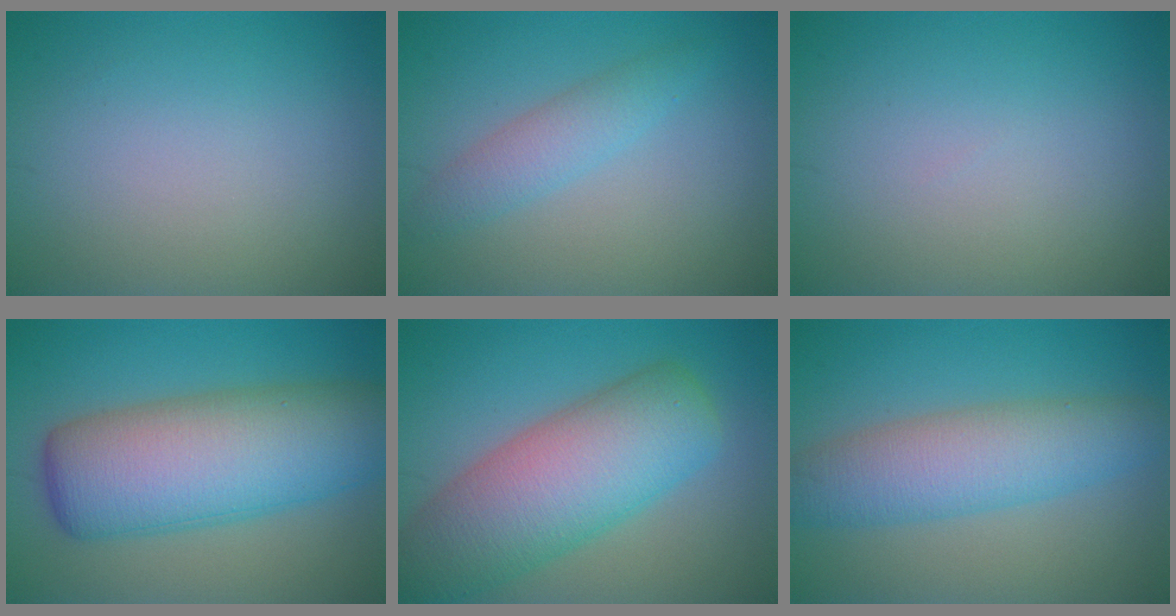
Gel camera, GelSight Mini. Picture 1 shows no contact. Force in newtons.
{"total": 2.7, "press": 2.7, "slide": 0.1}
{"total": 0.0}
{"total": 11.5, "press": 11.5, "slide": 0.3}
{"total": 10.5, "press": 10.4, "slide": 0.6}
{"total": 6.3, "press": 6.3, "slide": 0.1}